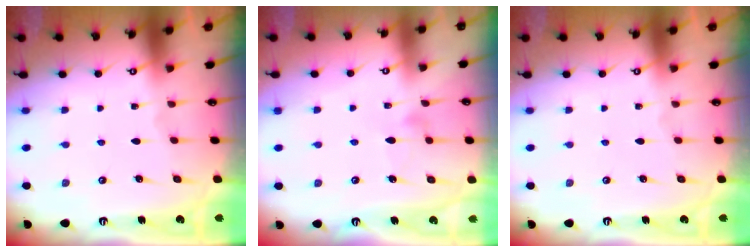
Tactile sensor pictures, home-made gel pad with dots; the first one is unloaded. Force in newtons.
{"total": 5.6, "press": 5.6, "slide": 0.2}
{"total": 0.0}